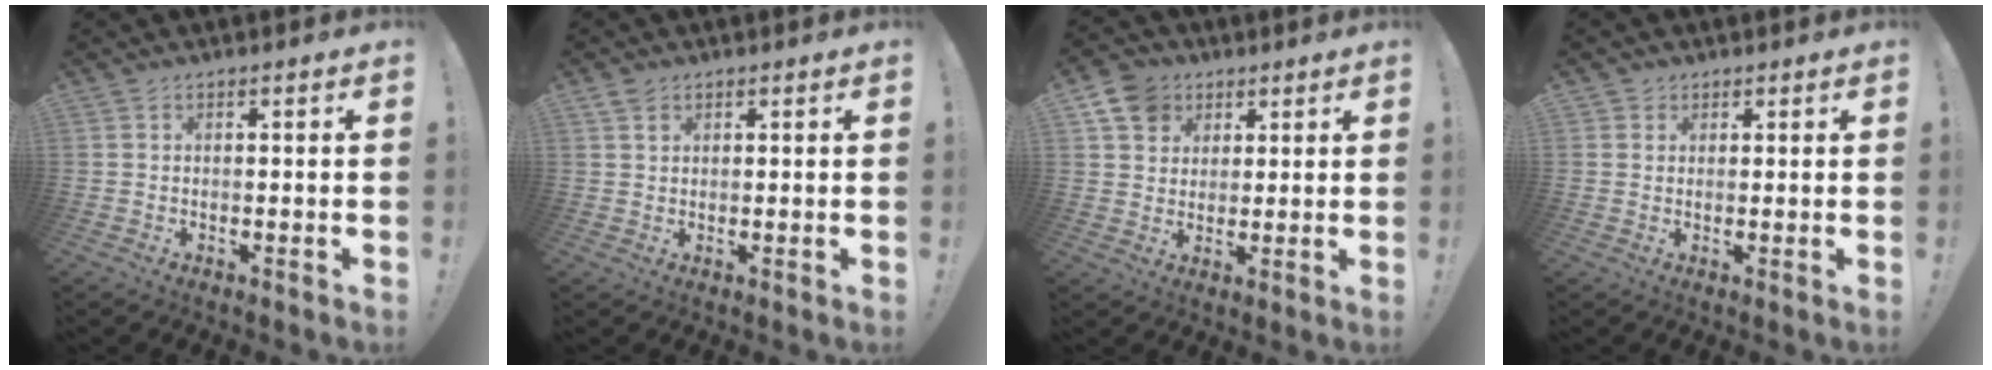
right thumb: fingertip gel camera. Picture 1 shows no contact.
{"total": 2.0, "force": [1.4, 1.3, 0.8], "torque": [-0.004, -0.006, 0.024]}
{"total": 9.1, "force": [4.6, 7.3, 2.9], "torque": [-0.049, -0.020, 0.093]}
{"total": 1.8, "force": [1.0, 1.4, 0.2], "torque": [-0.006, -0.001, 0.019]}